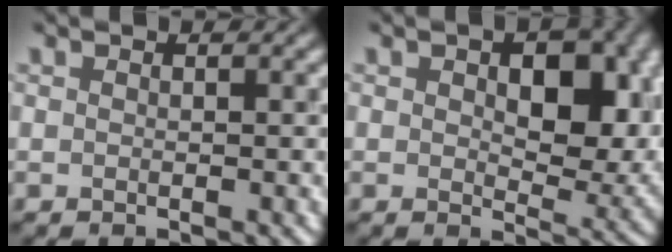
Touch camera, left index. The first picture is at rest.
{"total": 8.7, "force": [1.3, 4.9, 7.1], "torque": [-0.094, -0.007, 0.023]}